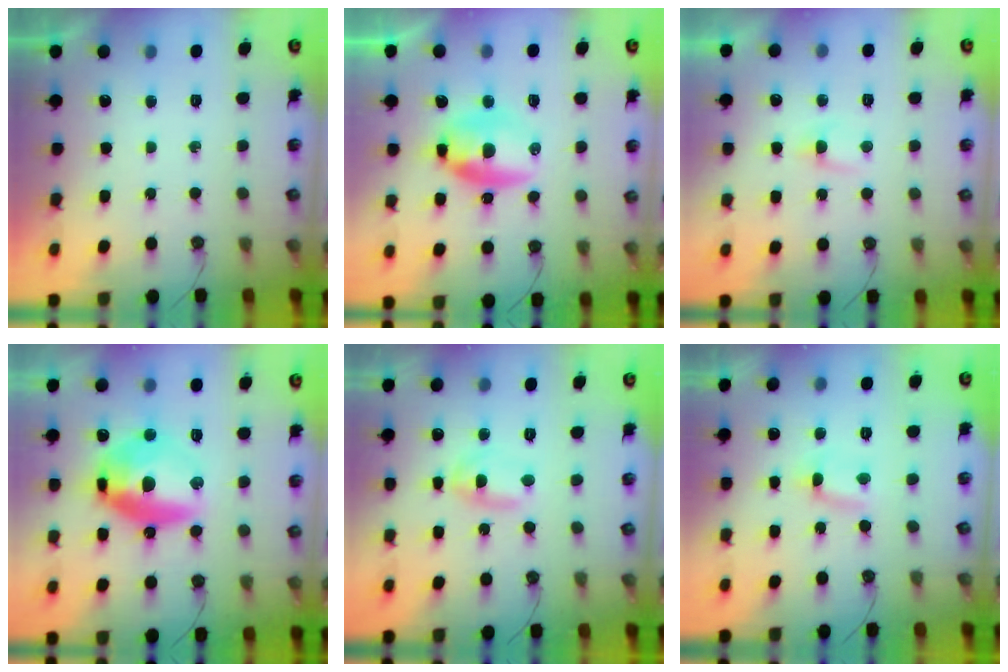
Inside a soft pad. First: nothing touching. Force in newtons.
{"total": 8.7, "press": 8.6, "slide": 0.8}
{"total": 3.0, "press": 2.9, "slide": 0.3}
{"total": 14.8, "press": 14.7, "slide": 1.7}
{"total": 14.0, "press": 3.2, "slide": 13.6}
{"total": 1.2, "press": 1.1, "slide": 0.6}